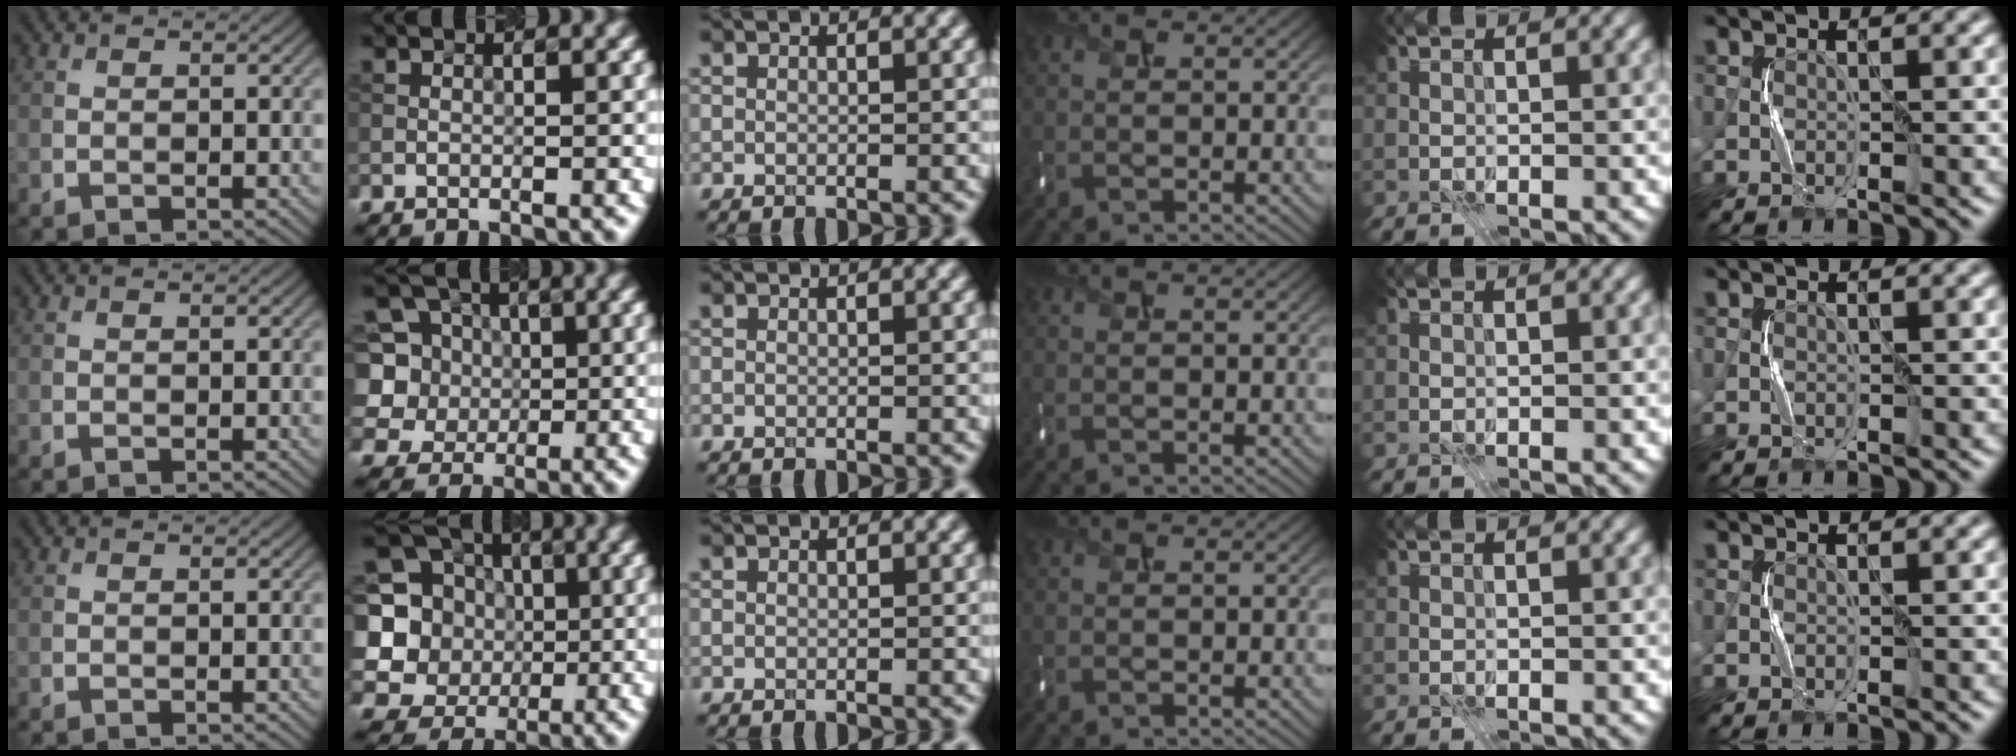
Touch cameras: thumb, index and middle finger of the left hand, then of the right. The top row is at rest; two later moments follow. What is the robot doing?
{"motion": "press", "object": "keyboard"}